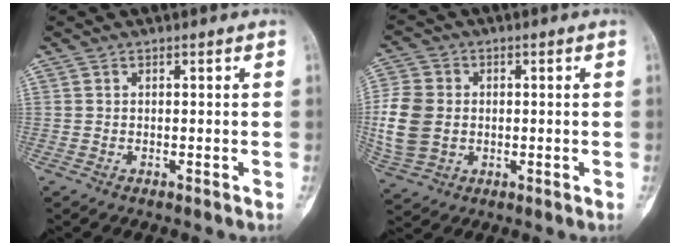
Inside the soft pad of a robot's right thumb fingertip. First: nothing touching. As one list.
[{"total": 10.8, "force": [-0.4, 8.6, 6.6], "torque": [-0.138, 0.004, -0.006]}]